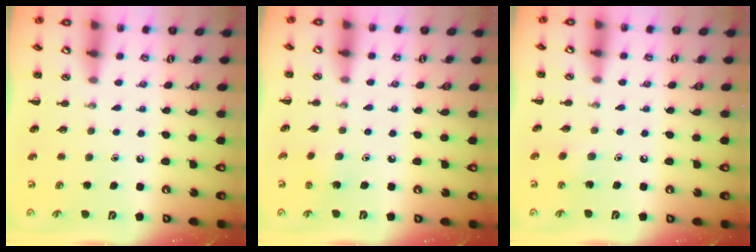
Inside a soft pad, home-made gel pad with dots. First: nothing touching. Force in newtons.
{"total": 1.6, "press": 1.4, "slide": 0.6}
{"total": 4.1, "press": 3.9, "slide": 1.2}